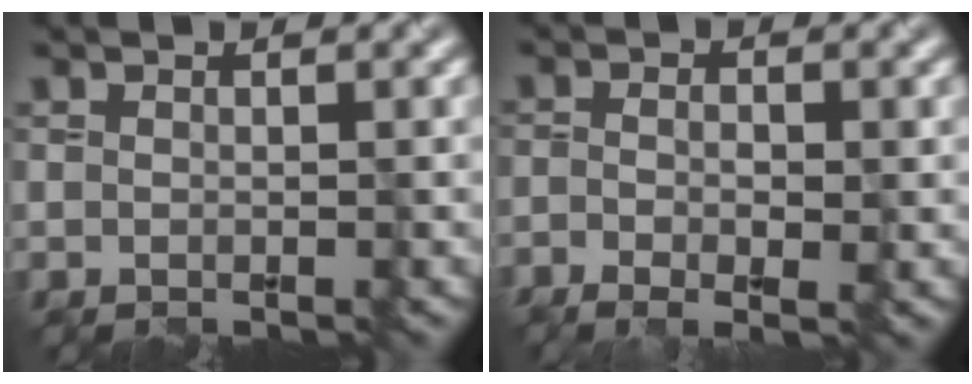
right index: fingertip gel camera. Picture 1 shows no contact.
{"total": 2.8, "force": [-1.6, 0.6, 2.2], "torque": [-0.044, 0.000, -0.019]}